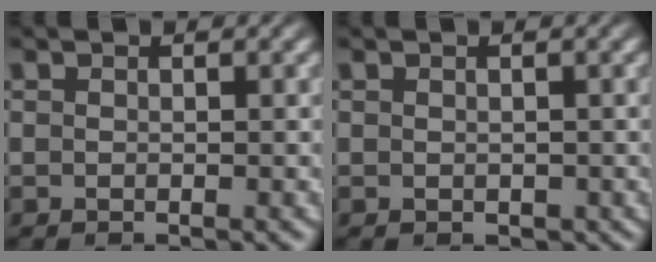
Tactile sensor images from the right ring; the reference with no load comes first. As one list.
[{"total": 1.0, "force": [-0.5, 0.9, 0.1], "torque": [0.001, -0.008, -0.001]}]